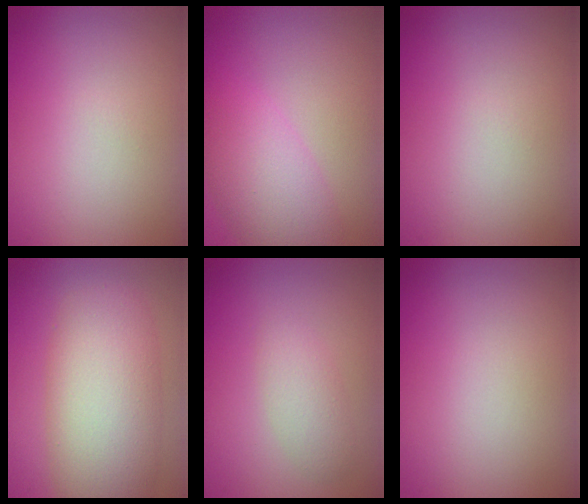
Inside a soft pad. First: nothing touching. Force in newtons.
{"total": 4.8, "press": 4.8, "slide": 0.3}
{"total": 0.0}
{"total": 8.5, "press": 8.5, "slide": 0.4}
{"total": 1.9, "press": 1.9, "slide": 0.1}
{"total": 0.0}